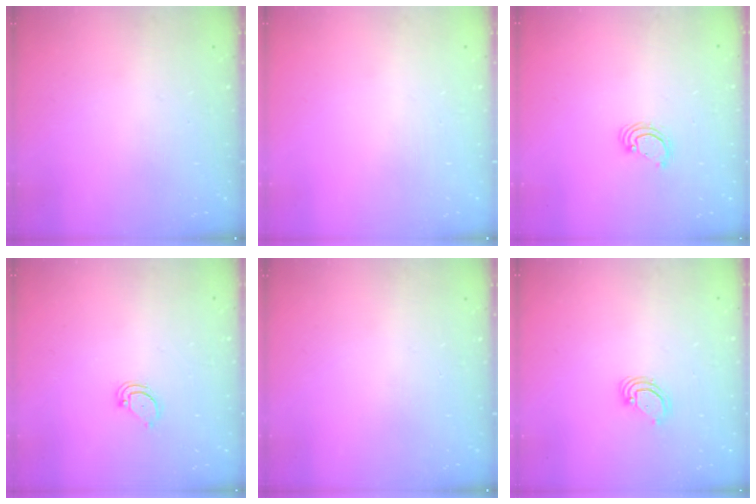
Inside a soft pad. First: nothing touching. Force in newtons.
{"total": 0.0}
{"total": 3.1, "press": 3.1, "slide": 0.1}
{"total": 2.6, "press": 2.6, "slide": 0.2}
{"total": 0.0}
{"total": 3.2, "press": 3.2, "slide": 0.2}